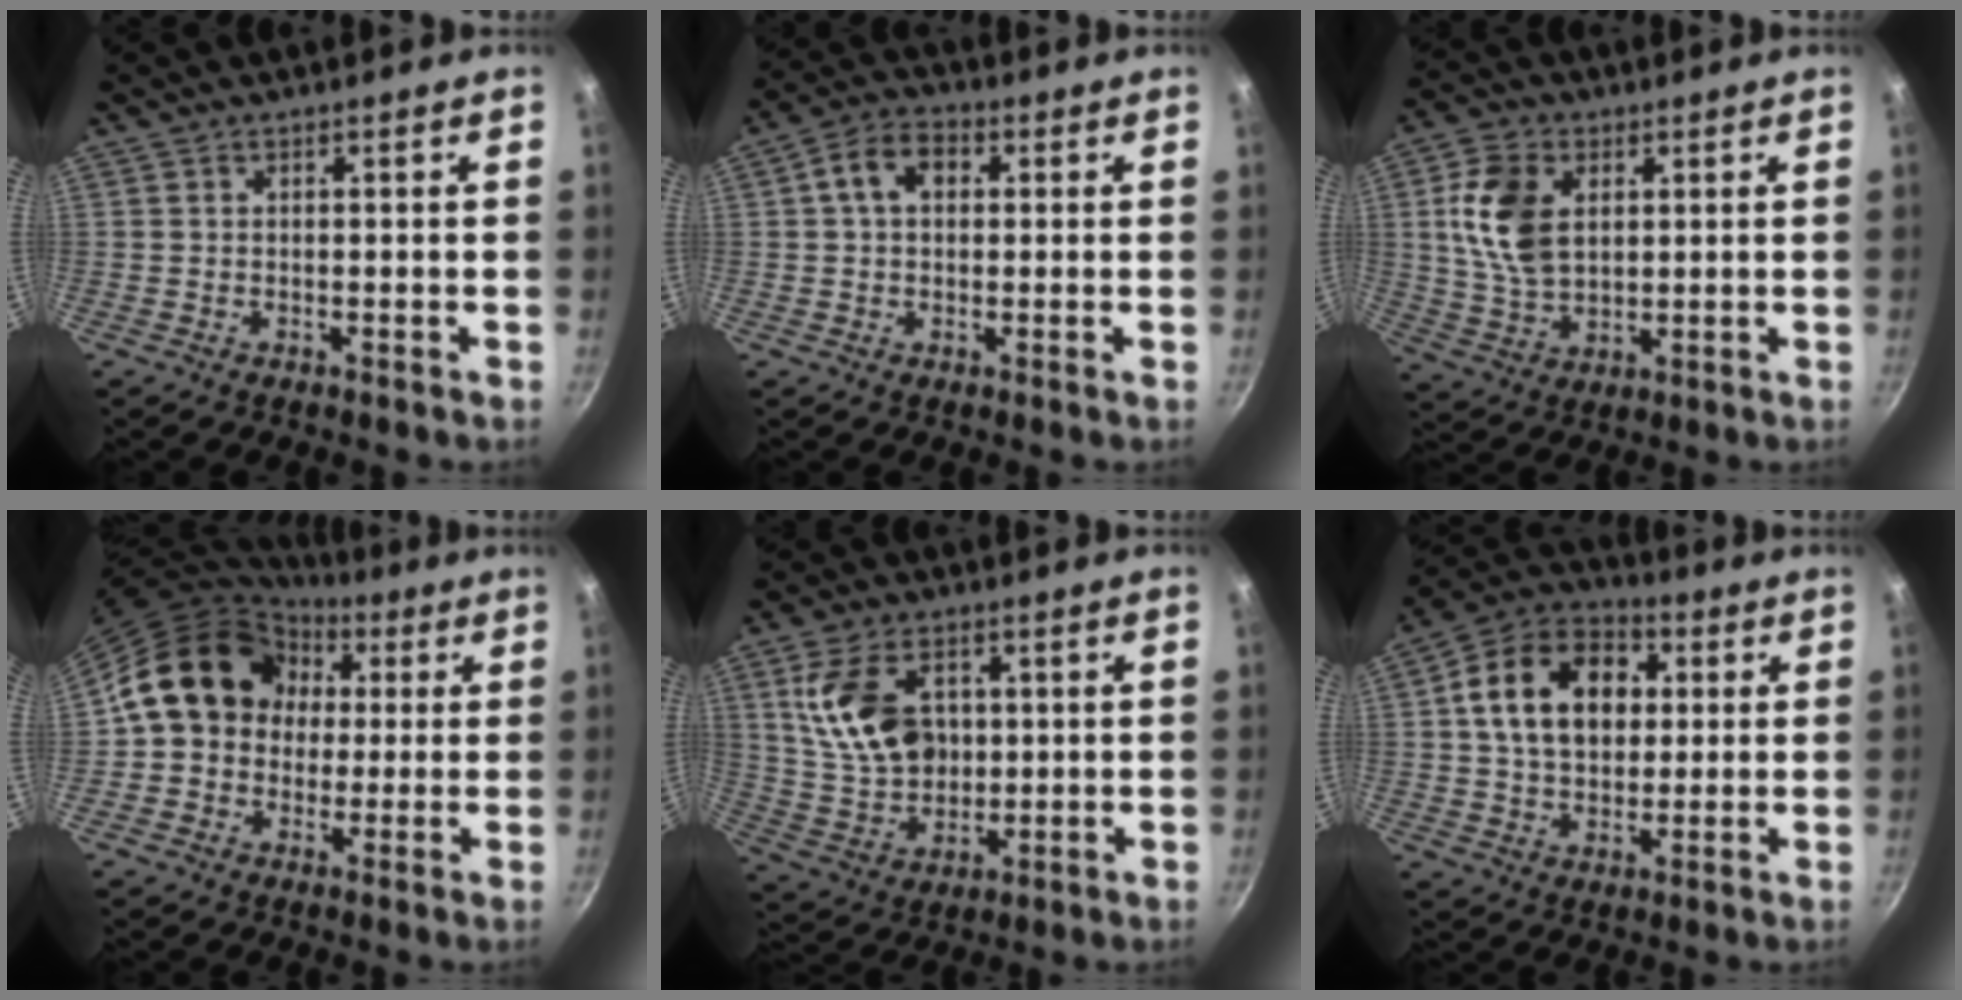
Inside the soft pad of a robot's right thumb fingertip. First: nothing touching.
{"total": 7.0, "force": [1.5, 5.0, 4.7], "torque": [-0.065, 0.017, 0.013]}
{"total": 12.0, "force": [2.8, 8.0, 8.6], "torque": [-0.147, -0.010, 0.056]}
{"total": 16.6, "force": [2.5, 14.0, 8.5], "torque": [-0.112, 0.039, 0.027]}
{"total": 14.3, "force": [3.2, 10.0, 9.7], "torque": [-0.161, -0.014, 0.068]}
{"total": 16.6, "force": [3.2, 12.0, 11.0], "torque": [-0.157, 0.021, 0.041]}